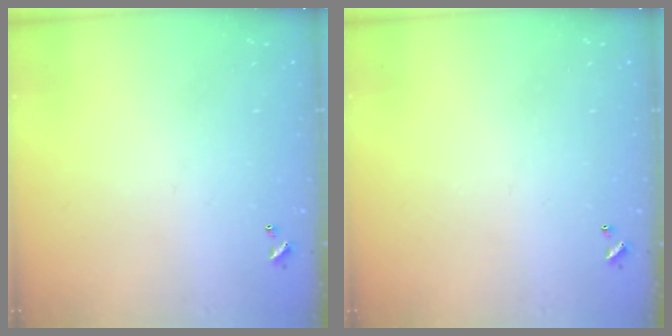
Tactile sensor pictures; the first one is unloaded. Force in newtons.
{"total": 0.0}